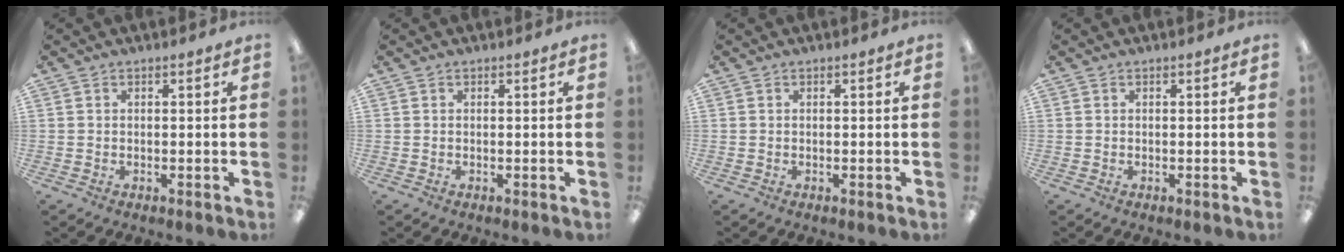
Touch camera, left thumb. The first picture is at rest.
{"total": 0.0}
{"total": 0.0}
{"total": 0.0}